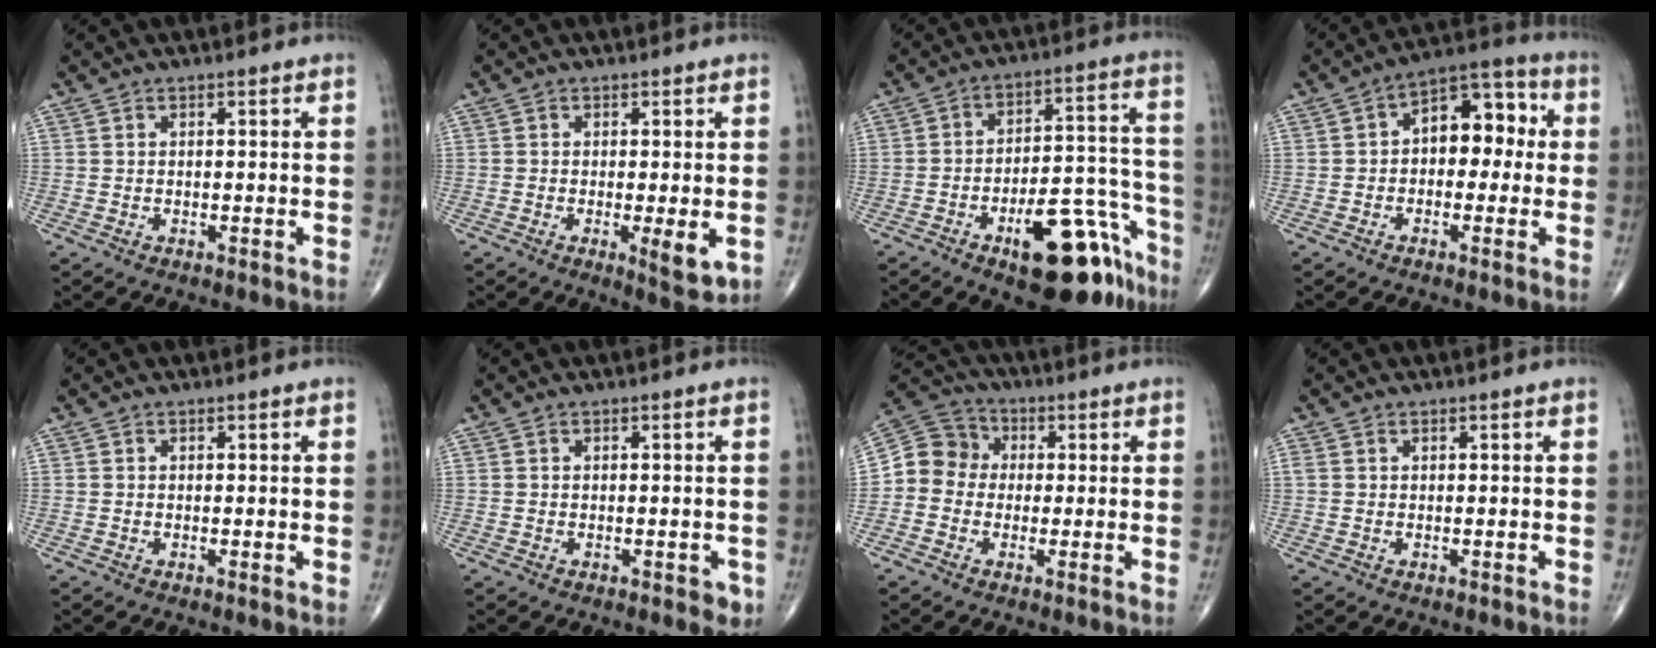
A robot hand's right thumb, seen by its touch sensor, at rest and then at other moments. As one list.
[{"total": 4.9, "force": [-1.0, 1.4, 4.5], "torque": [-0.069, -0.014, -0.015]}, {"total": 17.8, "force": [-10.6, 7.0, 12.4], "torque": [-0.119, 0.095, -0.149]}, {"total": 10.8, "force": [0.8, 6.9, 8.3], "torque": [-0.076, 0.036, -0.003]}, {"total": 0.5, "force": [0.0, 0.1, 0.5], "torque": [-0.010, -0.002, -0.004]}, {"total": 1.2, "force": [-0.5, 0.5, 1.0], "torque": [-0.011, -0.001, -0.007]}, {"total": 8.4, "force": [-0.4, 7.7, 3.3], "torque": [-0.038, 0.030, -0.024]}, {"total": 0.6, "force": [0.2, 0.5, 0.3], "torque": [-0.008, 0.006, 0.005]}]